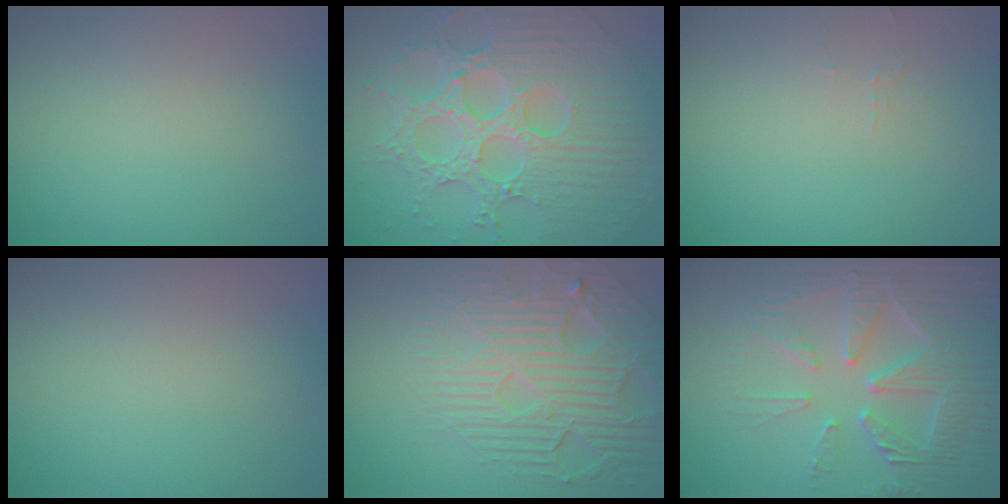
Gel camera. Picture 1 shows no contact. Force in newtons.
{"total": 9.8, "press": 7.2, "slide": 6.7}
{"total": 0.9, "press": 0.9, "slide": 0.3}
{"total": 0.0}
{"total": 8.0, "press": 5.6, "slide": 5.7}
{"total": 6.2, "press": 5.4, "slide": 3.1}